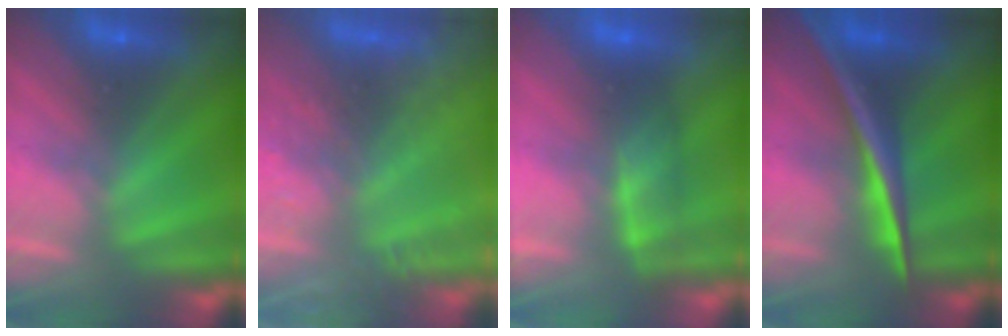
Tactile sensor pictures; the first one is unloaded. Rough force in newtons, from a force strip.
{"total": 7.7}
{"total": 3.8}
{"total": 2.6}